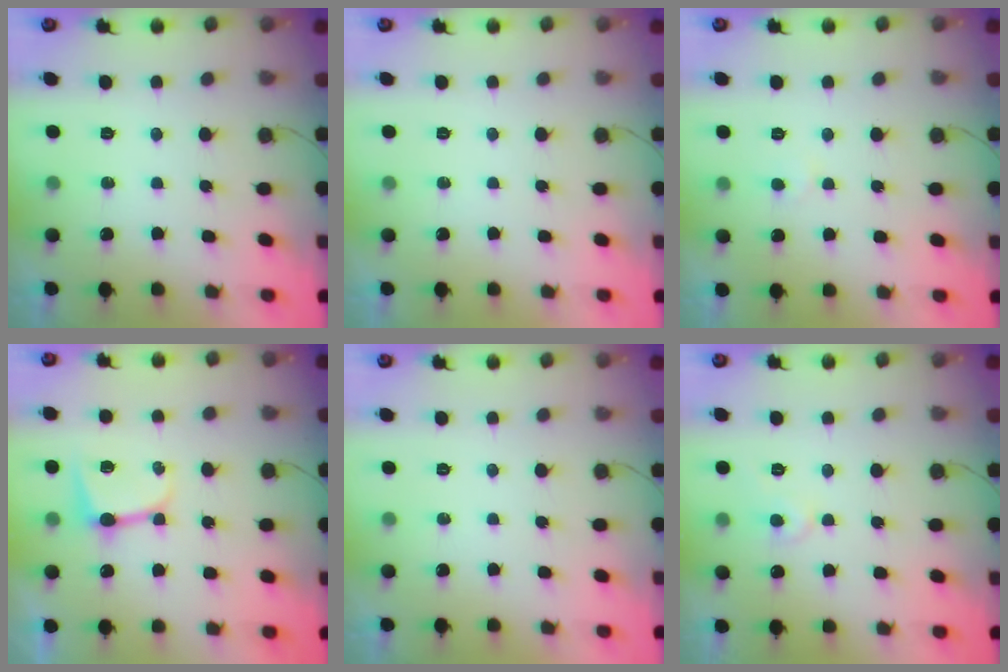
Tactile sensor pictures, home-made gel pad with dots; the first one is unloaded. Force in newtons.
{"total": 0.0}
{"total": 2.8, "press": 2.8, "slide": 0.3}
{"total": 7.2, "press": 7.1, "slide": 0.7}
{"total": 0.0}
{"total": 5.3, "press": 5.3, "slide": 0.5}